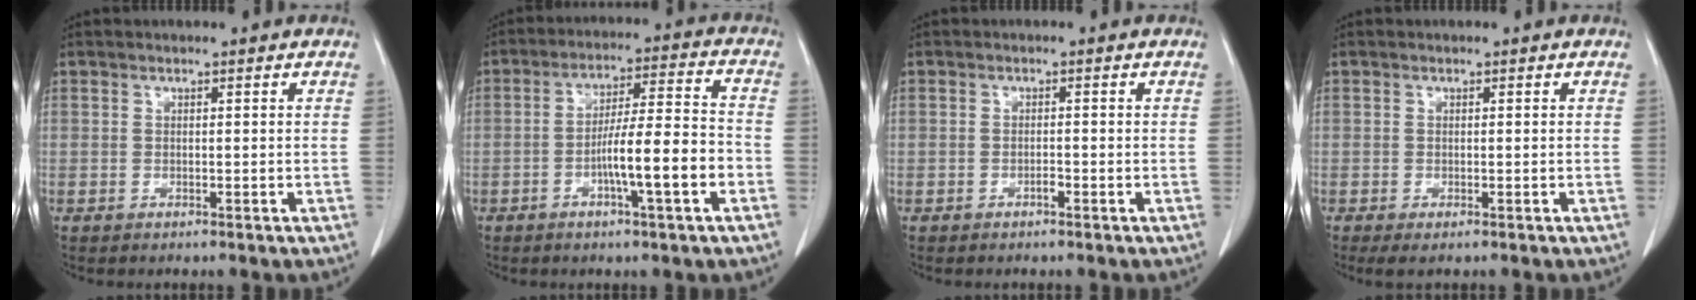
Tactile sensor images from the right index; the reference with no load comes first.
{"total": 10.6, "force": [-3.6, 0.4, 9.9], "torque": [-0.166, 0.009, -0.060]}
{"total": 0.8, "force": [-0.5, 0.2, 0.5], "torque": [-0.010, 0.002, -0.009]}
{"total": 1.8, "force": [-0.8, 0.3, 1.6], "torque": [-0.027, -0.006, -0.008]}